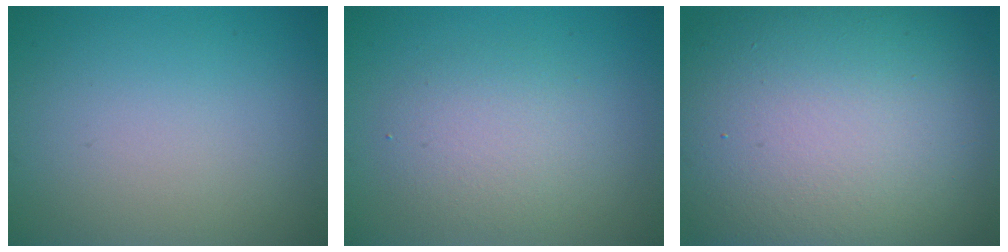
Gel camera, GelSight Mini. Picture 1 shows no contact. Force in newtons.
{"total": 2.9, "press": 2.9, "slide": 0.2}
{"total": 18.1, "press": 18.1, "slide": 1.1}